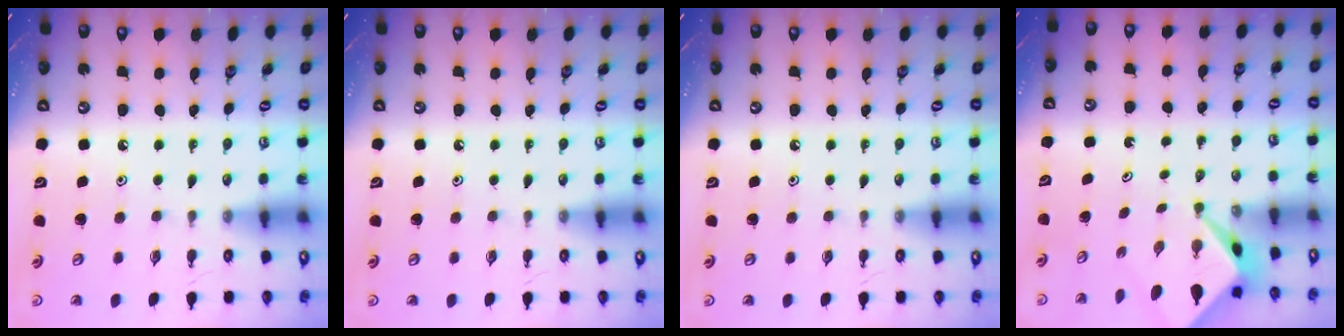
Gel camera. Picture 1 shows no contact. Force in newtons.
{"total": 0.0}
{"total": 0.0}
{"total": 2.3, "press": 2.2, "slide": 0.3}